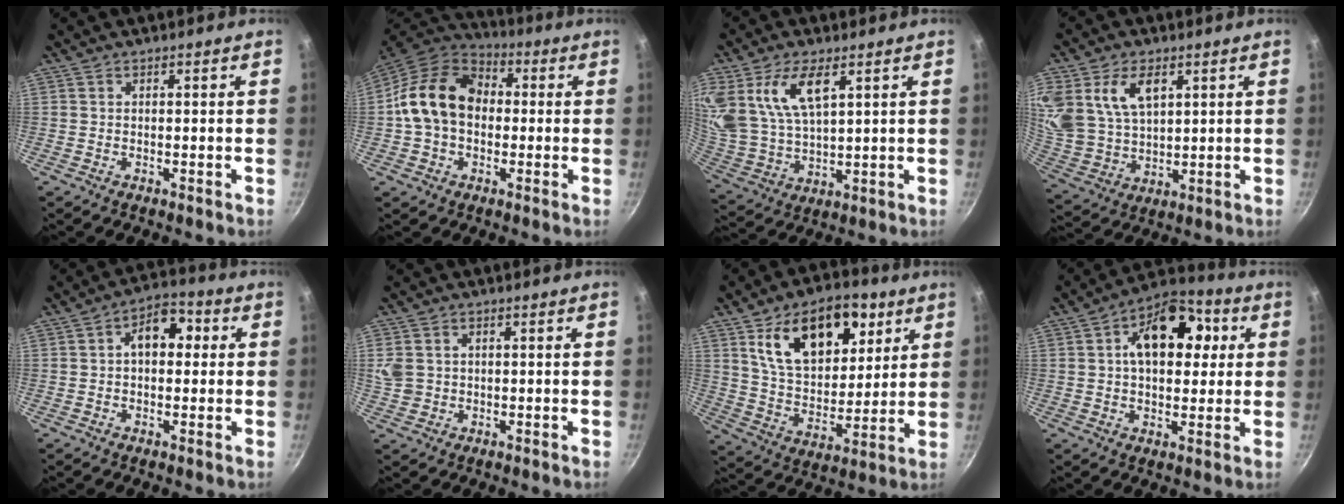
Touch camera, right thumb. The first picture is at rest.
{"total": 15.3, "force": [-0.1, 11.5, 10.2], "torque": [-0.170, 0.035, -0.014]}
{"total": 16.1, "force": [6.9, 8.1, 12.1], "torque": [-0.249, -0.019, 0.144]}
{"total": 17.7, "force": [6.5, 11.5, 11.8], "torque": [-0.254, -0.010, 0.138]}
{"total": 7.9, "force": [1.2, 4.9, 6.1], "torque": [-0.069, 0.023, 0.009]}
{"total": 4.6, "force": [0.5, 3.9, 2.4], "torque": [-0.045, 0.003, 0.018]}
{"total": 20.0, "force": [9.0, 11.9, 13.5], "torque": [-0.169, -0.029, 0.157]}
{"total": 15.5, "force": [3.7, 9.2, 11.9], "torque": [-0.143, 0.017, 0.049]}